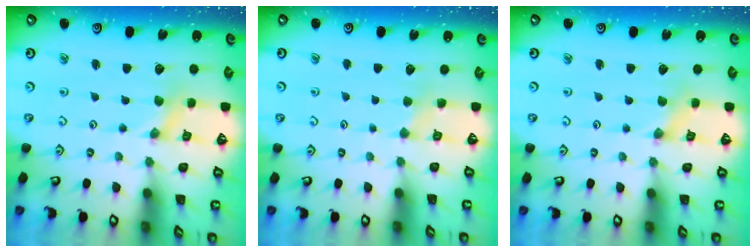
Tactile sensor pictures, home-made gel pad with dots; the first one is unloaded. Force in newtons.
{"total": 2.4, "press": 2.3, "slide": 0.3}
{"total": 0.0}